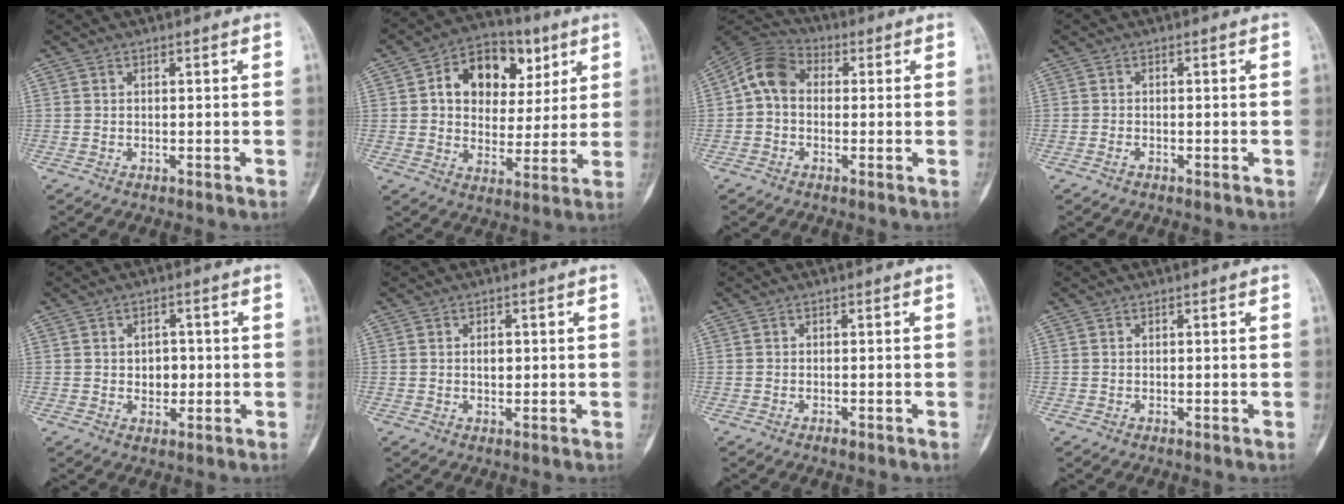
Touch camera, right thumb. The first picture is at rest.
{"total": 15.3, "force": [5.3, 11.0, 9.2], "torque": [-0.092, 0.002, 0.082]}
{"total": 8.6, "force": [0.4, 6.6, 5.5], "torque": [-0.092, 0.027, -0.010]}
{"total": 0.7, "force": [-0.5, 0.4, 0.3], "torque": [-0.003, 0.002, -0.012]}
{"total": 4.0, "force": [0.0, 3.0, 2.6], "torque": [-0.017, 0.002, 0.002]}
{"total": 2.0, "force": [0.3, 1.3, 1.5], "torque": [-0.020, 0.000, 0.006]}
{"total": 0.6, "force": [-0.4, 0.2, 0.3], "torque": [-0.005, 0.000, -0.009]}
{"total": 0.0}